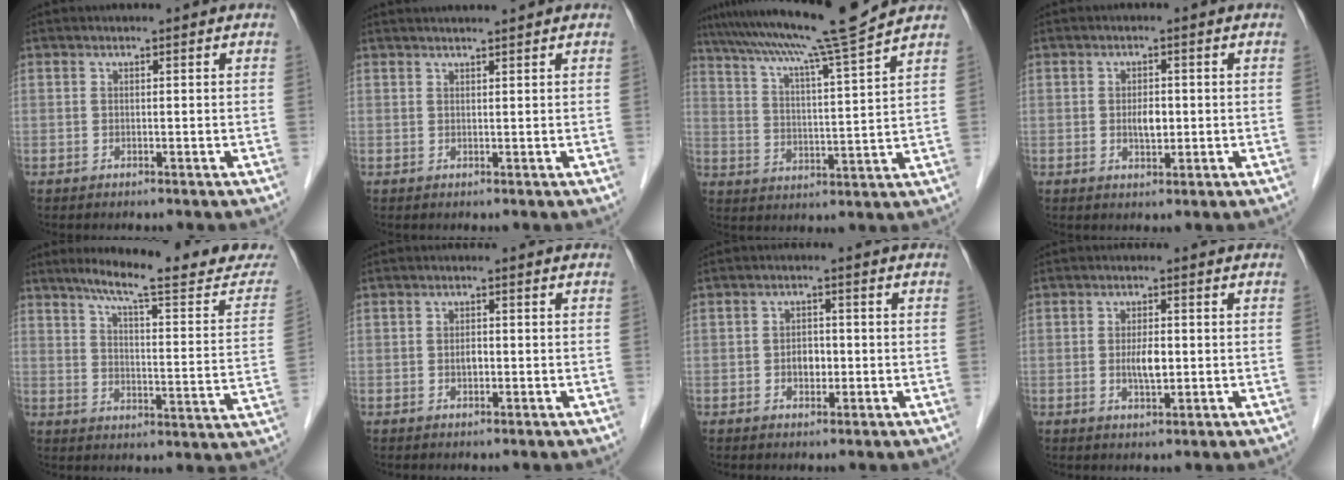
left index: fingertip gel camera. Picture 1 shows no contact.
{"total": 3.7, "force": [3.4, -0.5, 1.3], "torque": [-0.013, 0.022, 0.049]}
{"total": 14.1, "force": [12.2, -2.6, 6.6], "torque": [-0.118, -0.015, 0.188]}
{"total": 2.7, "force": [-0.2, 1.2, 2.3], "torque": [-0.042, -0.001, -0.002]}
{"total": 19.4, "force": [16.6, 1.4, 9.9], "torque": [-0.128, -0.040, 0.211]}
{"total": 1.4, "force": [-0.3, 0.7, 1.1], "torque": [-0.020, 0.001, -0.005]}
{"total": 2.7, "force": [-0.7, 1.8, 1.9], "torque": [-0.030, 0.005, -0.009]}
{"total": 3.3, "force": [-0.3, 1.0, 3.2], "torque": [-0.061, -0.003, -0.003]}